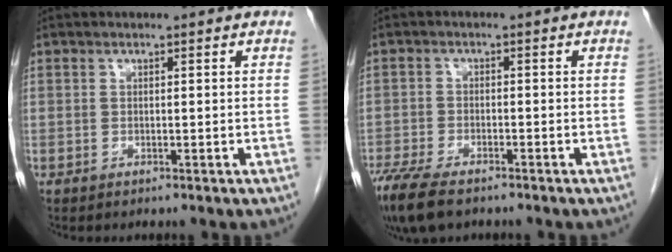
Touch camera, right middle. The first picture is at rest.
{"total": 8.4, "force": [-6.5, 2.5, 4.8], "torque": [-0.088, -0.018, -0.110]}